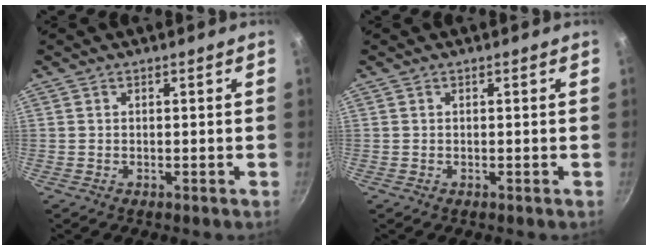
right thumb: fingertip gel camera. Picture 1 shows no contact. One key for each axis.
{"total": 0.0}